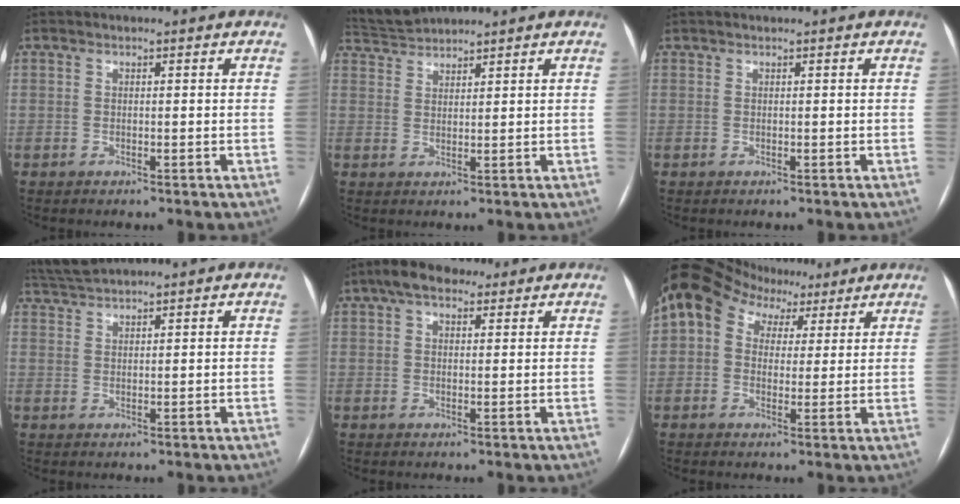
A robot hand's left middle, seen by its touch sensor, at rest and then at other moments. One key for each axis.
{"total": 3.5, "fx": 3.5, "fy": -0.3, "fz": -0.5, "tx": -0.004, "ty": 0.015, "tz": 0.074}
{"total": 0.0}
{"total": 2.7, "fx": 2.6, "fy": -0.7, "fz": 0.1, "tx": -0.011, "ty": 0.012, "tz": 0.061}
{"total": 5.5, "fx": 3.2, "fy": 3.0, "fz": 3.3, "tx": -0.063, "ty": 0.034, "tz": 0.052}
{"total": 10.7, "fx": 5.1, "fy": 7.8, "fz": 5.4, "tx": -0.094, "ty": 0.066, "tz": 0.084}